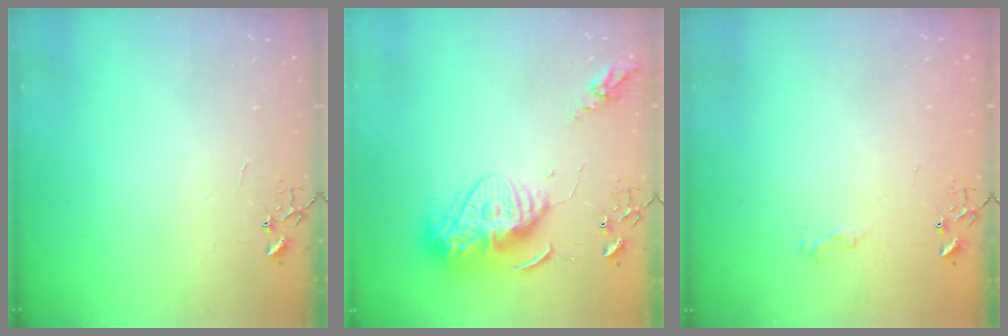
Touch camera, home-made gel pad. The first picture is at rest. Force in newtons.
{"total": 14.7, "press": 14.6, "slide": 1.3}
{"total": 7.1, "press": 7.1, "slide": 0.8}